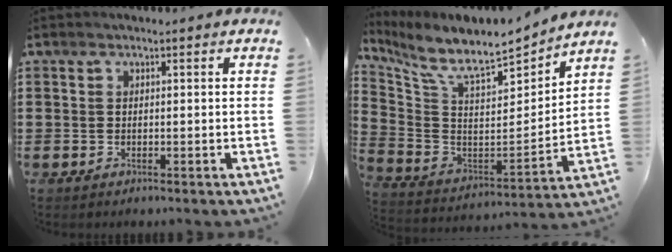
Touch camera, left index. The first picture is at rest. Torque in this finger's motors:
{"motor_torque": [2.14, 0.00, 0.25, 0.06]}